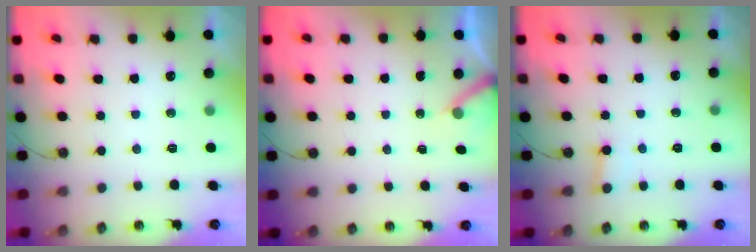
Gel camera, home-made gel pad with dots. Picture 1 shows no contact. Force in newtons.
{"total": 3.5, "press": 3.5, "slide": 0.2}
{"total": 2.2, "press": 2.2, "slide": 0.2}